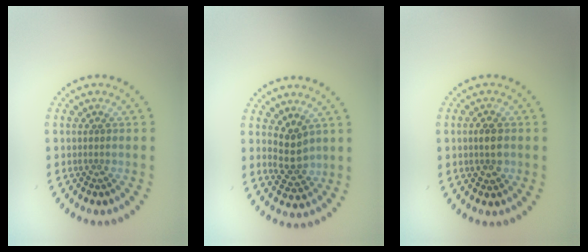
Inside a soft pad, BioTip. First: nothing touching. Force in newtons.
{"total": 2.7, "press": 2.5, "slide": 0.9}
{"total": 2.1, "press": 2.1, "slide": 0.2}